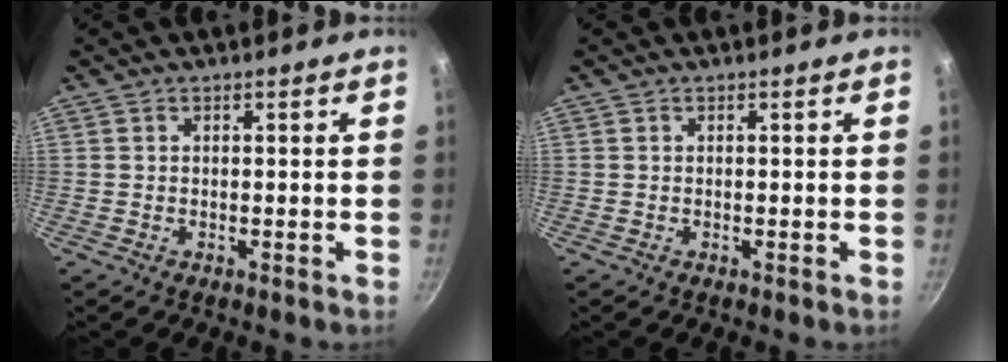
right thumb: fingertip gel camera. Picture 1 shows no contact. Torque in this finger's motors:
{"motor_torque": [0.00, 0.00, 0.01, -0.01, 0.00]}